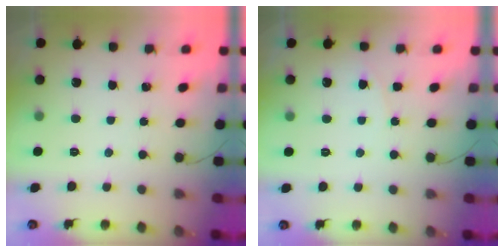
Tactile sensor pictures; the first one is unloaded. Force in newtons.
{"total": 3.8, "press": 3.8, "slide": 0.4}